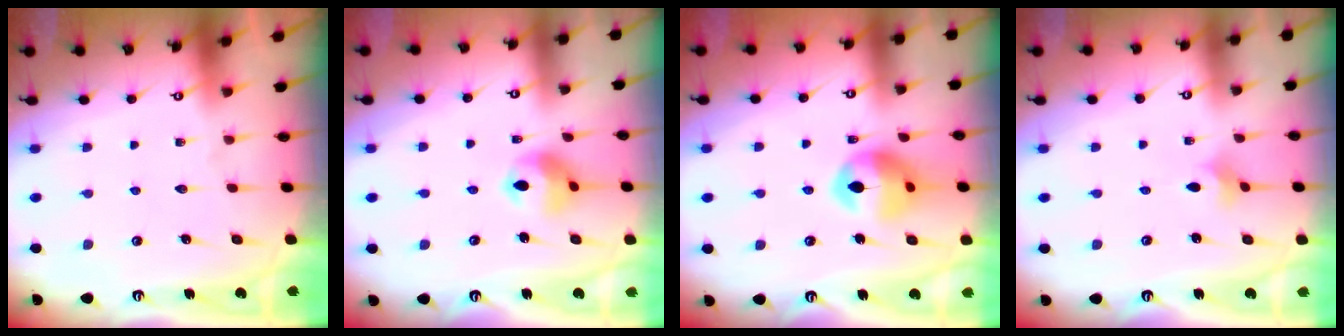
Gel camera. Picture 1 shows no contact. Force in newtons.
{"total": 9.9, "press": 9.7, "slide": 2.0}
{"total": 13.2, "press": 13.2, "slide": 1.6}
{"total": 3.1, "press": 3.1, "slide": 0.6}